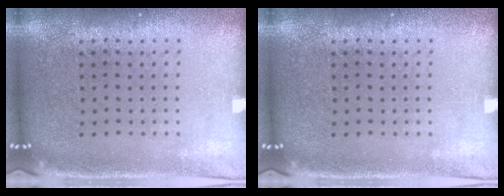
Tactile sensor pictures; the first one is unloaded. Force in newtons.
{"total": 0.0}